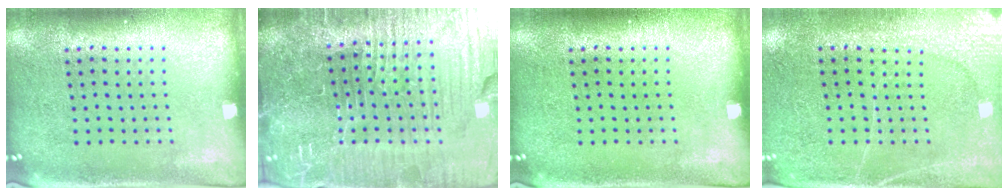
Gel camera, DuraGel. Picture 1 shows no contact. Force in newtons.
{"total": 7.5, "press": 6.7, "slide": 3.4}
{"total": 0.0}
{"total": 2.9, "press": 2.7, "slide": 1.1}